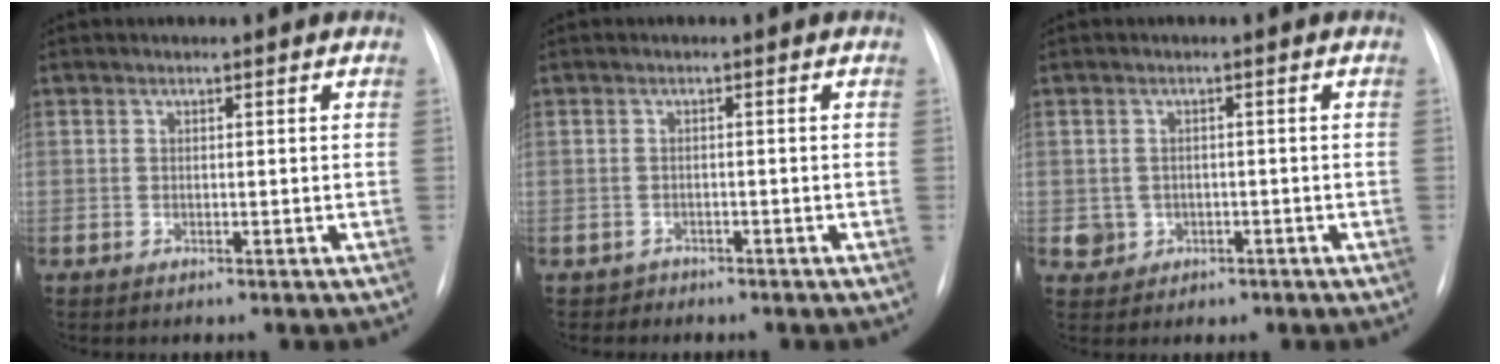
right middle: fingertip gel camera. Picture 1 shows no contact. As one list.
[{"total": 1.4, "force": [-1.1, 0.9, -0.4], "torque": [-0.001, 0.004, -0.020]}, {"total": 3.3, "force": [-0.9, 3.1, 0.6], "torque": [-0.007, 0.008, -0.001]}]